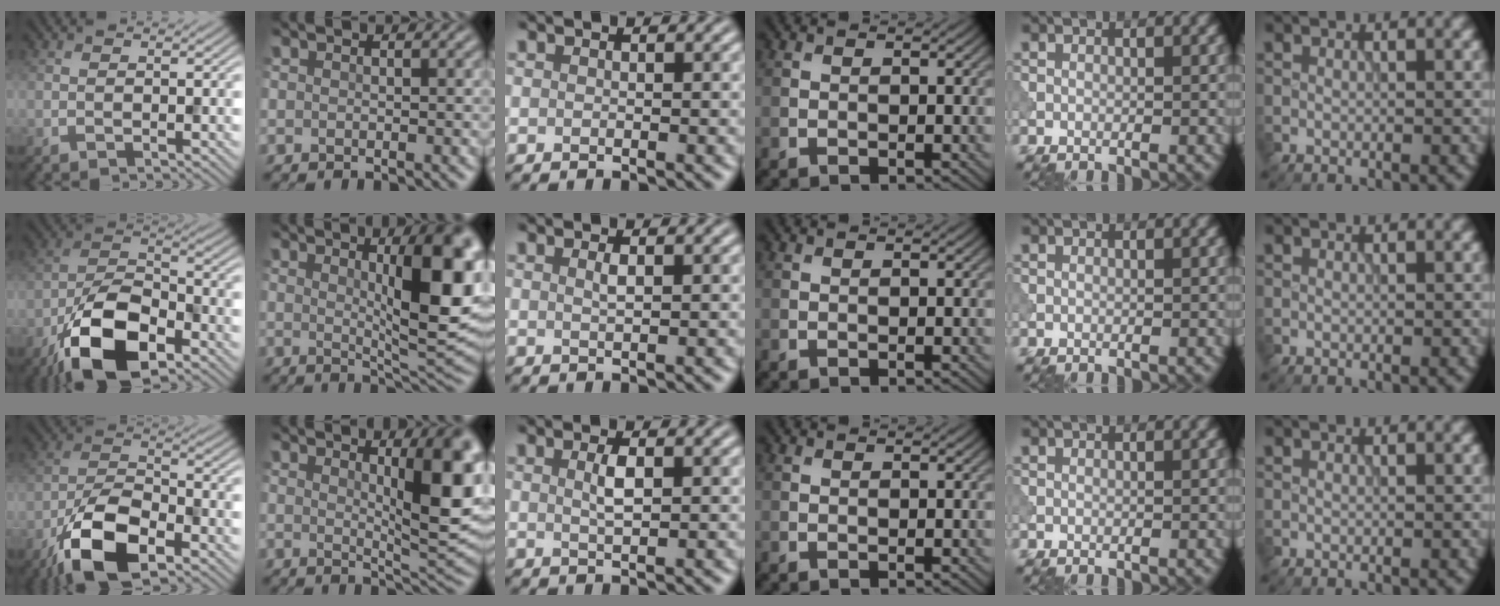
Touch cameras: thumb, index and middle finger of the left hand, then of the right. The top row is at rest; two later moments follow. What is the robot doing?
{"motion": "shake", "object": "bell"}